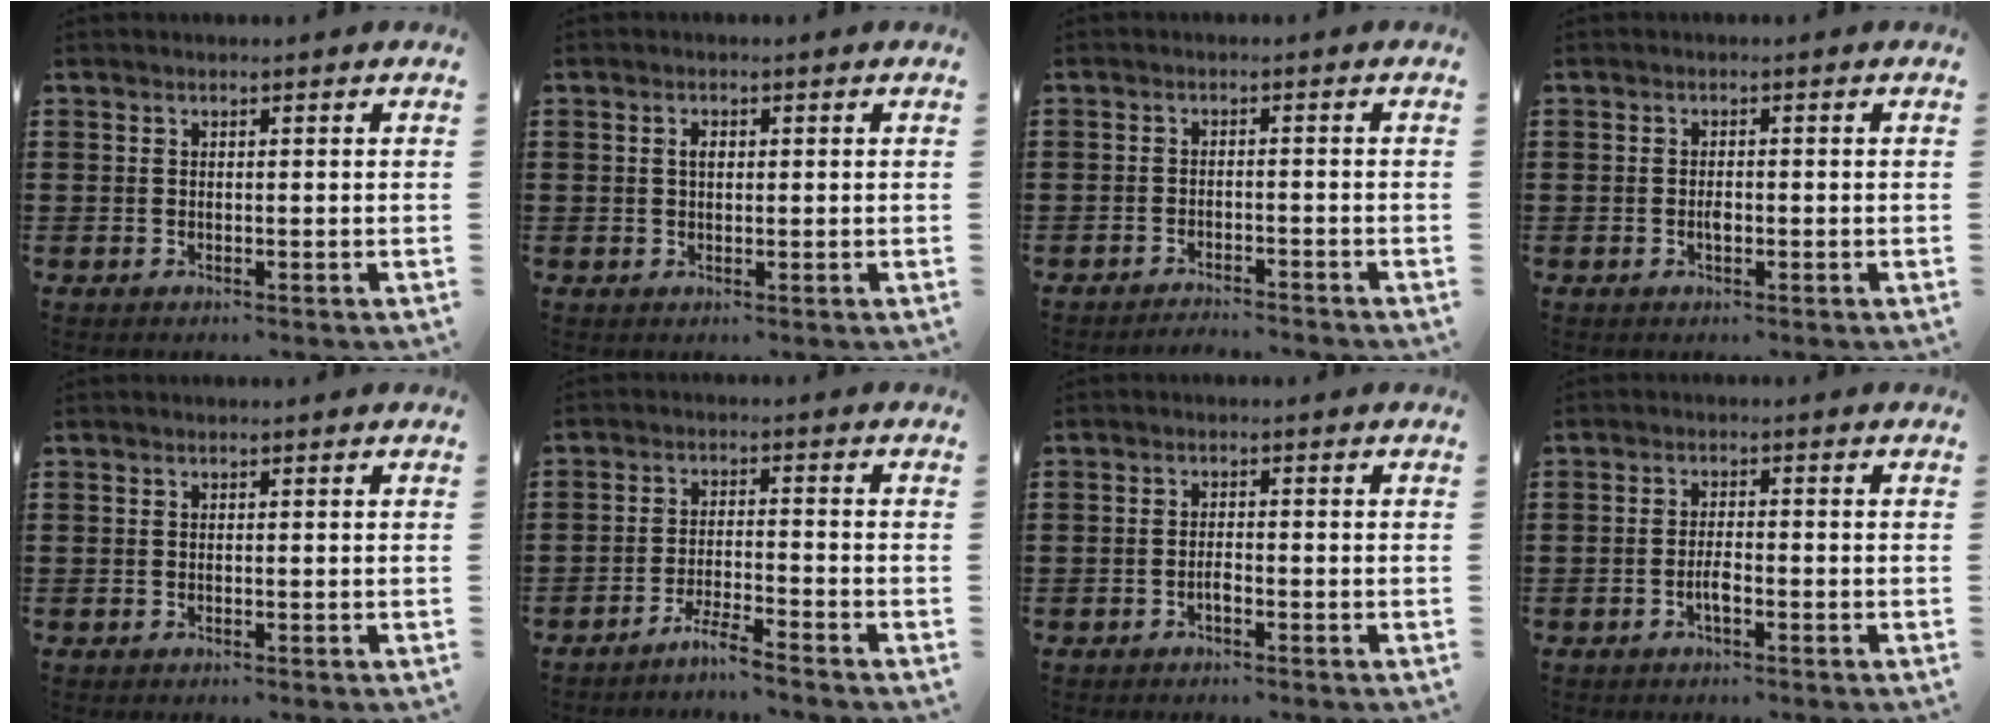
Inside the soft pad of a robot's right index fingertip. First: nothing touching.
{"total": 1.4, "force": [0.3, 0.8, 1.2], "torque": [-0.025, 0.006, 0.004]}
{"total": 2.1, "force": [-2.1, -0.1, 0.0], "torque": [-0.004, 0.003, -0.045]}
{"total": 1.5, "force": [-0.4, 0.5, 1.3], "torque": [-0.026, -0.004, -0.006]}
{"total": 0.0}
{"total": 4.0, "force": [-3.7, -0.7, 1.4], "torque": [-0.030, -0.005, -0.075]}
{"total": 1.4, "force": [-0.9, 0.3, 1.1], "torque": [-0.023, -0.005, -0.015]}
{"total": 2.5, "force": [-1.1, 0.5, 2.2], "torque": [-0.049, -0.003, -0.022]}